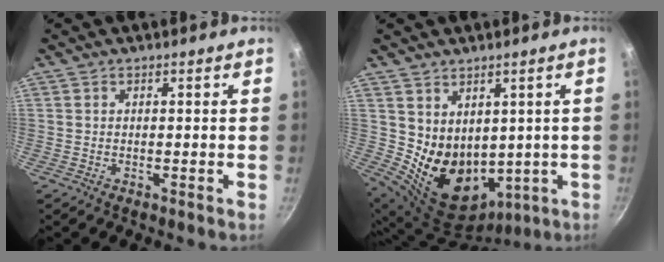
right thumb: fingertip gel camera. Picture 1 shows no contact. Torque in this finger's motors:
{"motor_torque": [-0.56, 1.42, 0.20, 0.13, 0.33]}